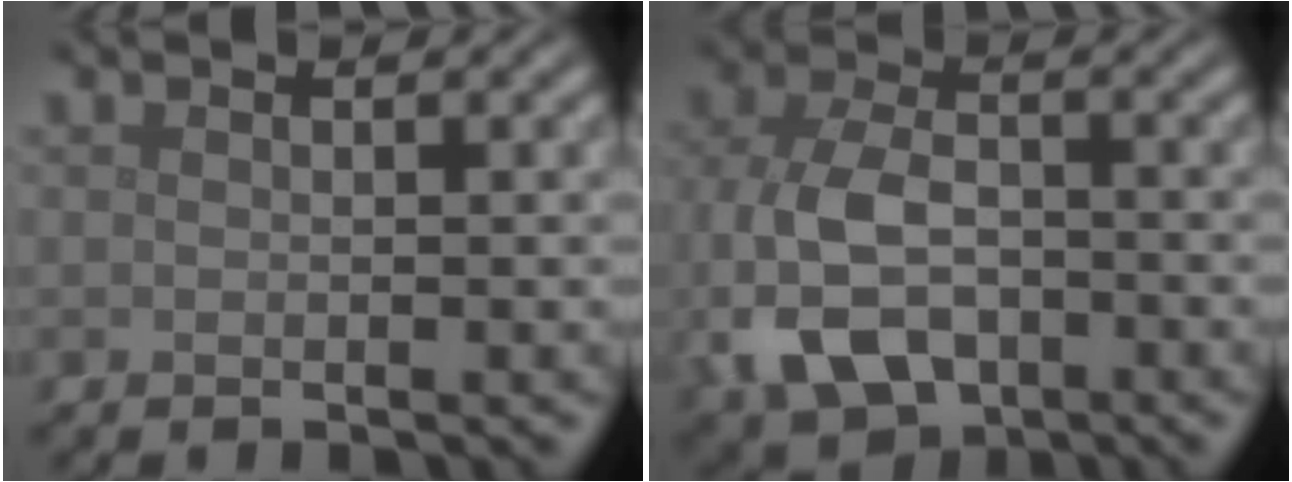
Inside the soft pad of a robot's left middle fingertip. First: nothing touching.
{"total": 7.7, "force": [-2.6, 5.0, 5.3], "torque": [-0.122, -0.013, -0.054]}